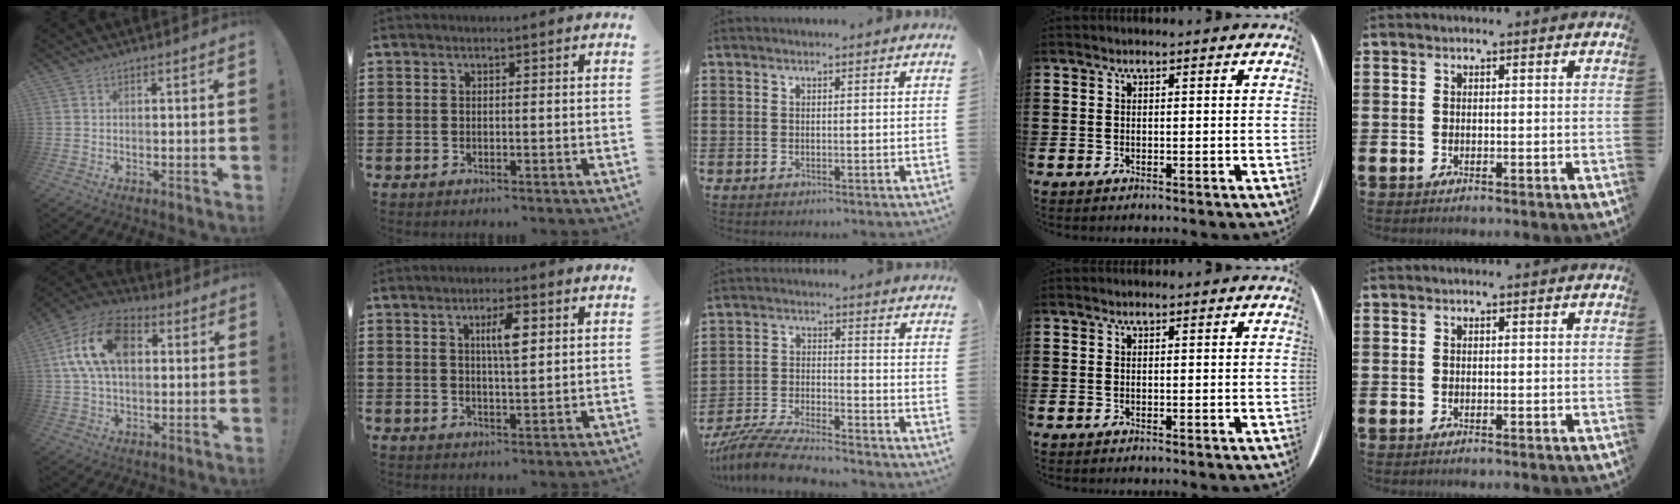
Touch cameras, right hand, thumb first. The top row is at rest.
{"thumb": {"total": 17.8, "force": [4.1, 11.5, 12.9], "torque": [-0.242, 0.010, 0.074]}, "index": {"total": 4.7, "force": [1.5, 1.1, 4.3], "torque": [-0.074, 0.003, 0.018]}, "middle": {"total": 7.7, "force": [-7.3, 0.5, 2.4], "torque": [-0.054, 0.004, -0.143]}}